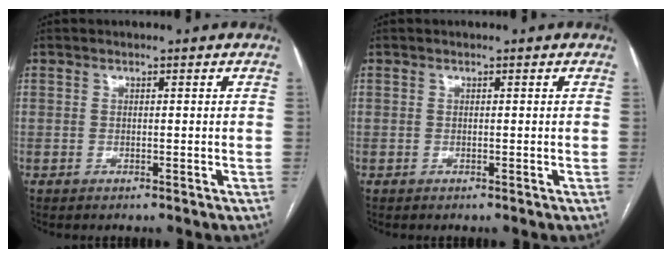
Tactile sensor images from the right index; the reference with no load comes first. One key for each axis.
{"total": 0.0}